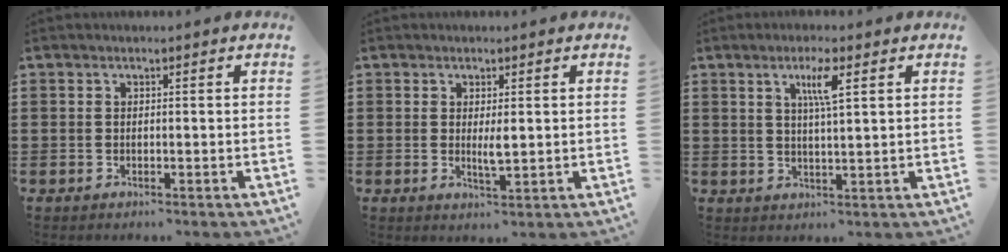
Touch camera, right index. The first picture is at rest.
{"total": 2.6, "force": [0.3, 0.6, 2.5], "torque": [-0.048, -0.003, 0.005]}
{"total": 4.4, "force": [2.1, 0.3, 3.9], "torque": [-0.076, 0.000, 0.030]}